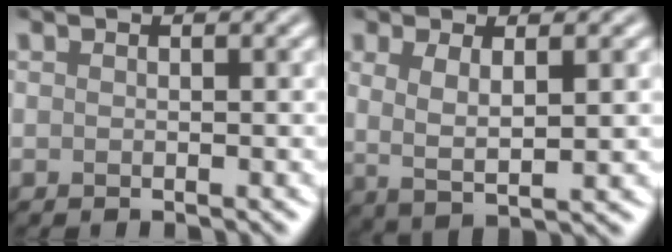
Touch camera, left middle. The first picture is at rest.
{"total": 3.3, "force": [0.6, 0.9, 3.1], "torque": [-0.063, -0.008, 0.017]}